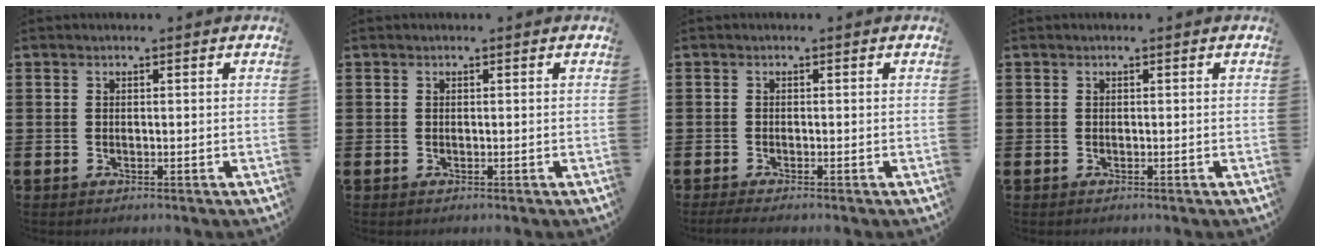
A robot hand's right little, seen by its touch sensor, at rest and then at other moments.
{"total": 0.0}
{"total": 0.8, "force": [0.0, 0.0, 0.8], "torque": [-0.006, -0.003, -0.002]}
{"total": 0.0}